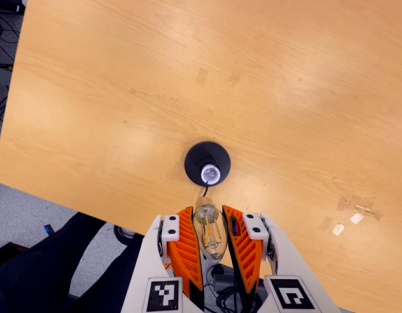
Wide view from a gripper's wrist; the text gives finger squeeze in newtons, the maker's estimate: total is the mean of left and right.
{"total": 23.3, "left": 26.3, "right": 20.4}